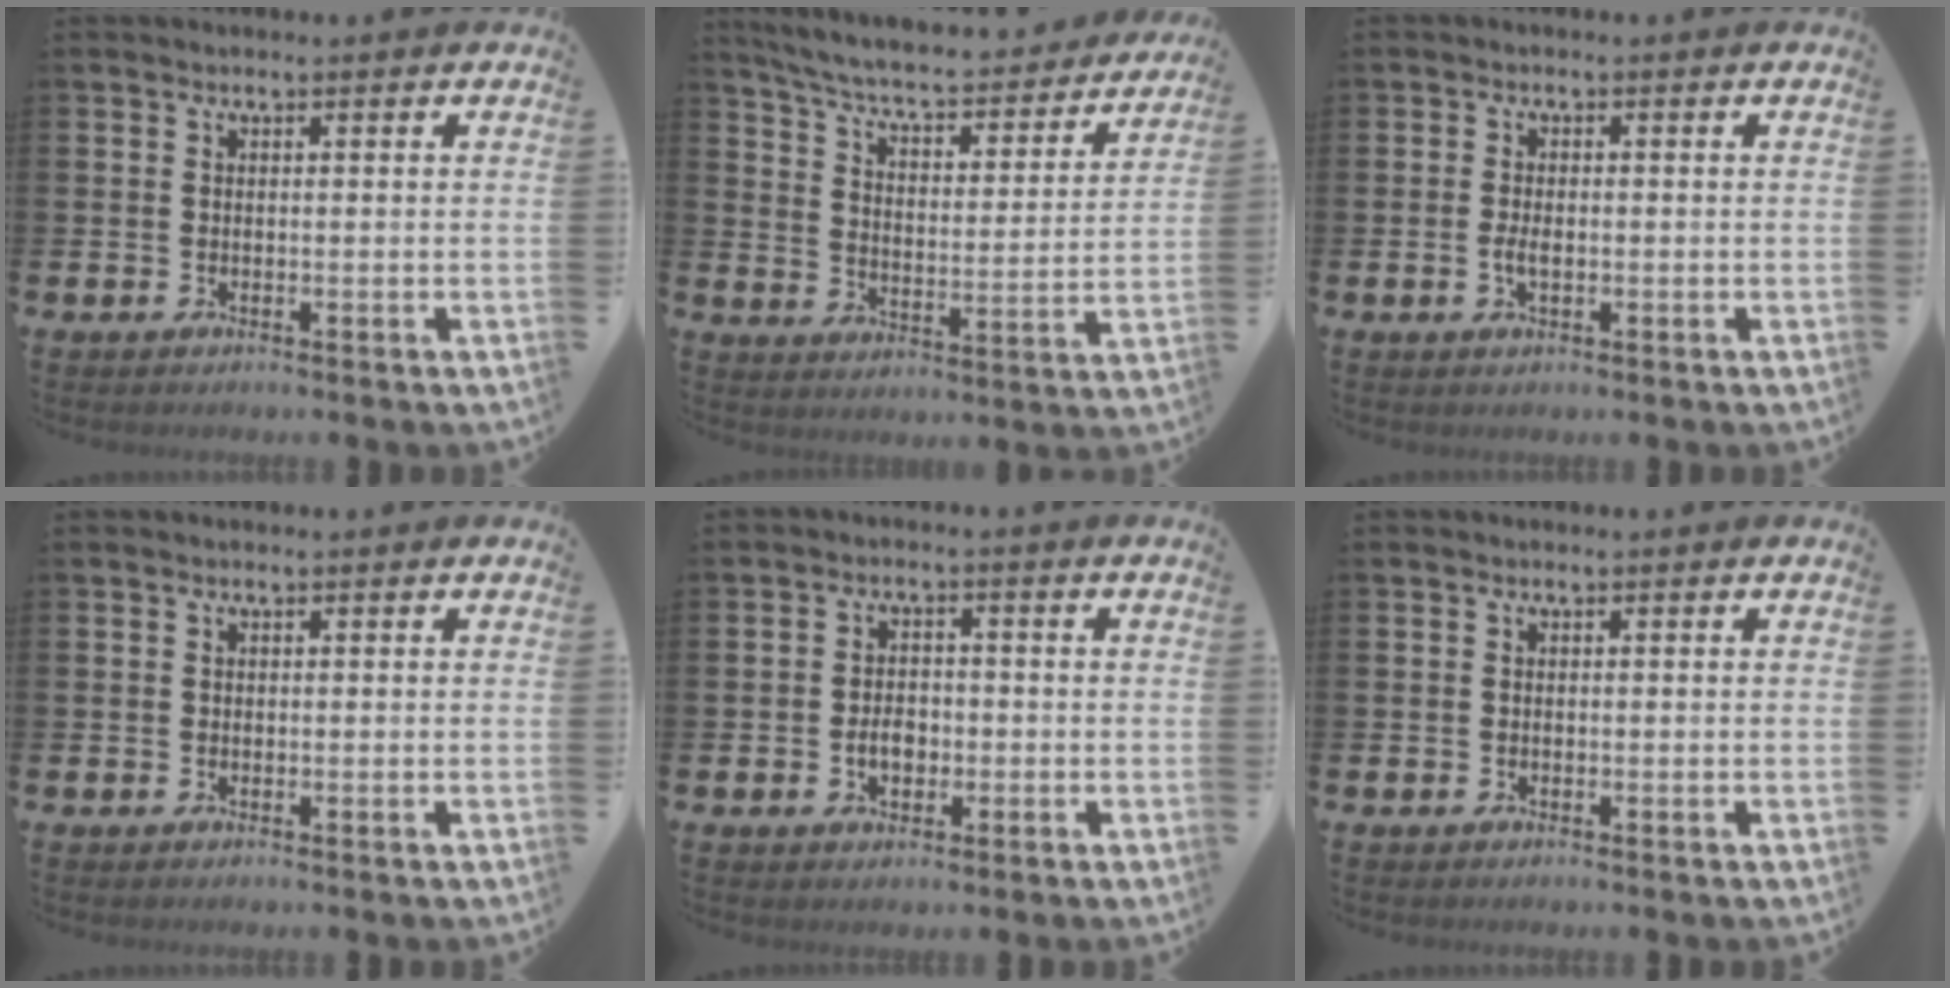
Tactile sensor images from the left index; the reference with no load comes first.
{"total": 6.2, "force": [5.6, 0.9, 2.4], "torque": [-0.077, -0.045, 0.091]}
{"total": 2.0, "force": [-0.4, 1.0, 1.7], "torque": [-0.027, -0.001, -0.009]}
{"total": 0.0}
{"total": 3.0, "force": [-0.8, 2.1, 2.0], "torque": [-0.017, -0.006, -0.022]}
{"total": 0.0}